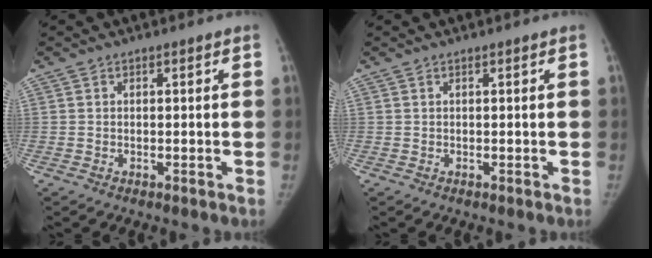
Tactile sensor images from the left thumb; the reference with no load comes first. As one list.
[{"total": 0.0}]